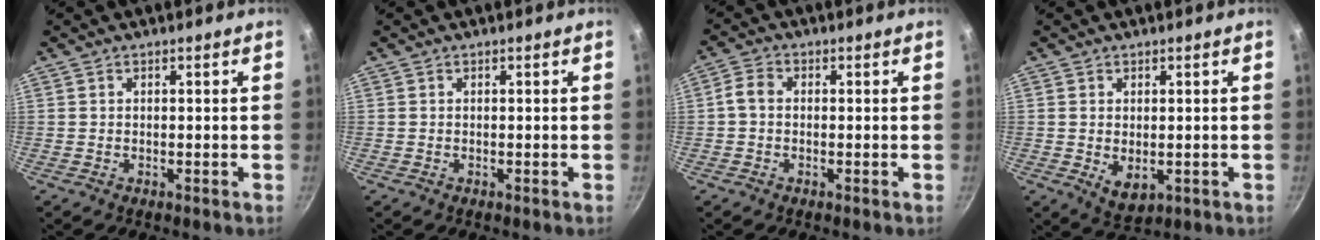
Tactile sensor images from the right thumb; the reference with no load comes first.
{"total": 0.0}
{"total": 2.9, "force": [-0.3, 2.2, 1.9], "torque": [-0.043, 0.013, -0.015]}
{"total": 4.8, "force": [-0.4, 3.0, 3.7], "torque": [-0.058, -0.016, 0.001]}